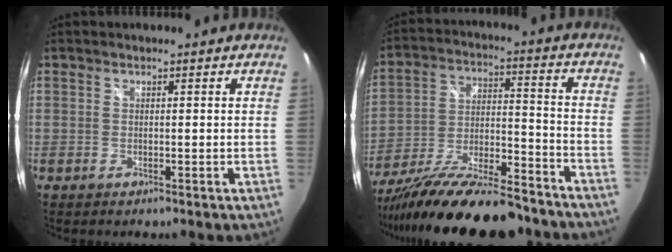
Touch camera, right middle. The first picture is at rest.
{"total": 23.8, "force": [-19.2, 4.9, 13.1], "torque": [-0.238, -0.038, -0.299]}